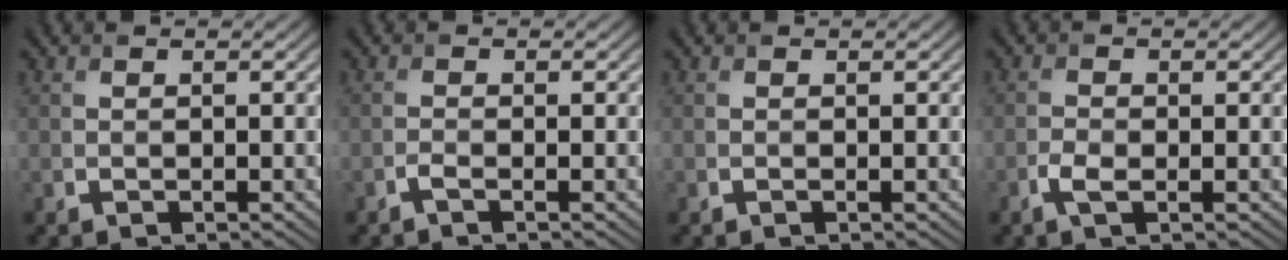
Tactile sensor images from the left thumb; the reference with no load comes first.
{"total": 1.0, "force": [-0.7, 0.2, 0.7], "torque": [-0.015, 0.002, -0.016]}
{"total": 0.0}
{"total": 2.0, "force": [-0.9, 0.8, 1.5], "torque": [-0.036, -0.001, -0.022]}